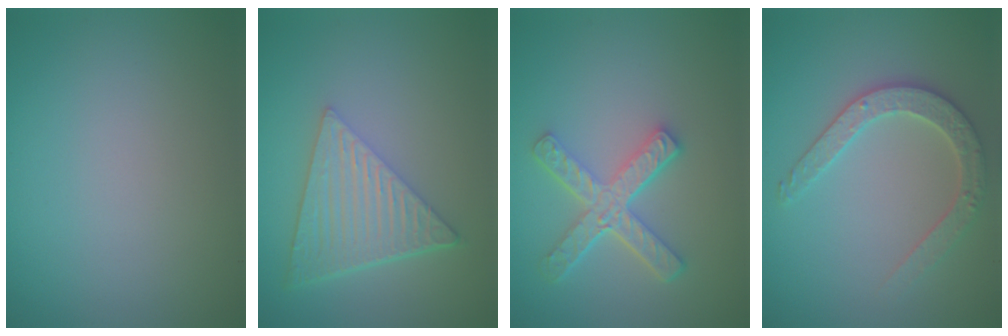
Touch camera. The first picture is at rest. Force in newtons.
{"total": 6.4, "press": 4.3, "slide": 4.7}
{"total": 4.5, "press": 3.2, "slide": 3.1}
{"total": 3.2, "press": 3.0, "slide": 1.0}